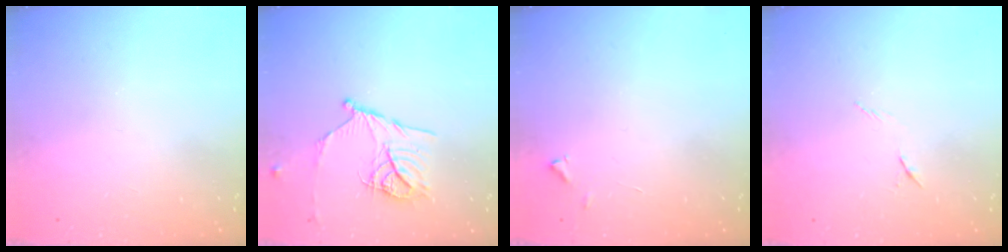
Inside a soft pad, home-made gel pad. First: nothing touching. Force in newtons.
{"total": 13.1, "press": 13.1, "slide": 1.0}
{"total": 4.0, "press": 3.9, "slide": 0.2}
{"total": 6.2, "press": 6.1, "slide": 0.9}